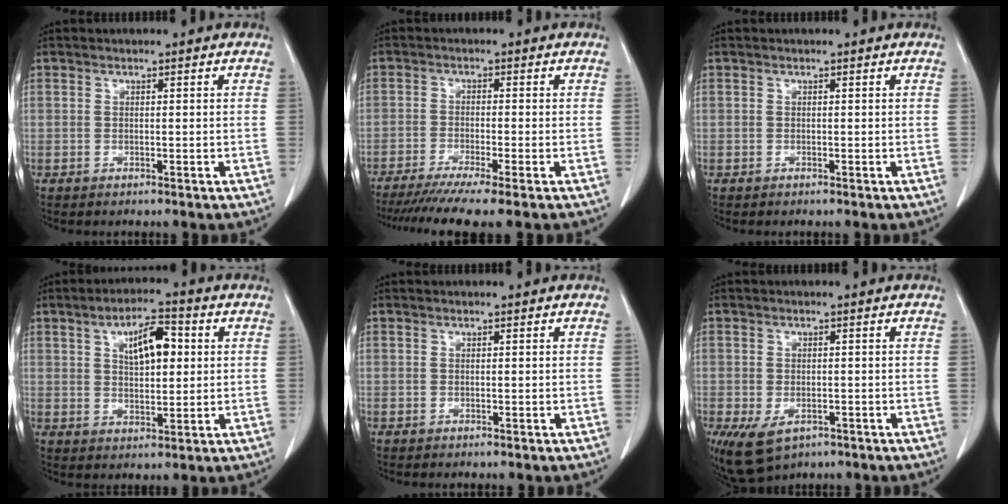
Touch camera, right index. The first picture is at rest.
{"total": 9.3, "force": [-7.4, -0.8, 5.6], "torque": [-0.079, -0.023, -0.116]}
{"total": 0.0}
{"total": 7.7, "force": [2.2, 3.0, 6.8], "torque": [-0.113, 0.011, 0.038]}
{"total": 0.0}
{"total": 7.0, "force": [-3.7, 4.2, 4.2], "torque": [-0.083, -0.010, -0.051]}